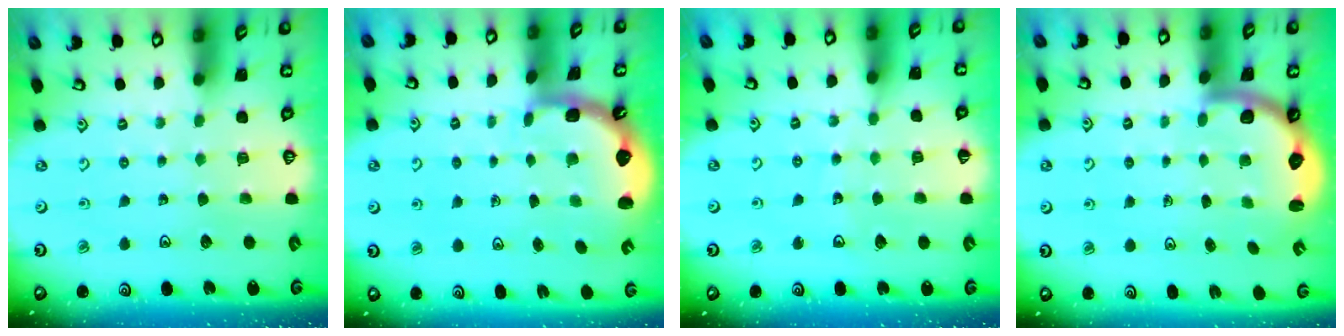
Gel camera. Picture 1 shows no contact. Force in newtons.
{"total": 2.5, "press": 1.7, "slide": 1.8}
{"total": 6.1, "press": 5.8, "slide": 1.8}
{"total": 2.8, "press": 2.2, "slide": 1.8}